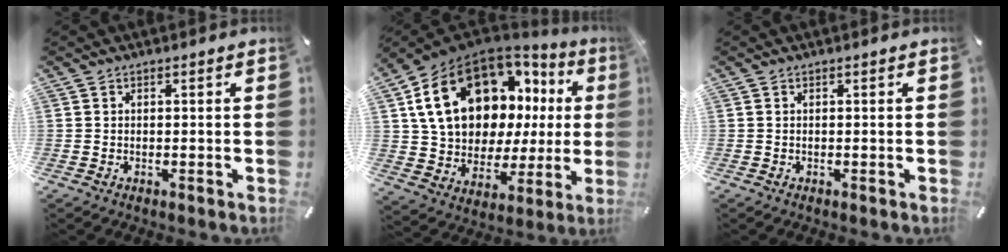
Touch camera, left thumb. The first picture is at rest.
{"total": 21.0, "force": [8.1, 14.5, 12.9], "torque": [-0.216, -0.043, 0.160]}
{"total": 0.0}